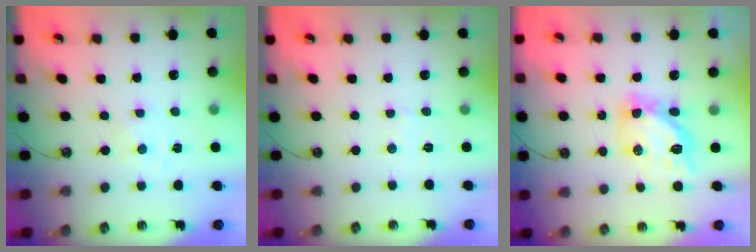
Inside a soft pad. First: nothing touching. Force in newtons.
{"total": 1.6, "press": 1.5, "slide": 0.4}
{"total": 11.6, "press": 11.5, "slide": 1.3}